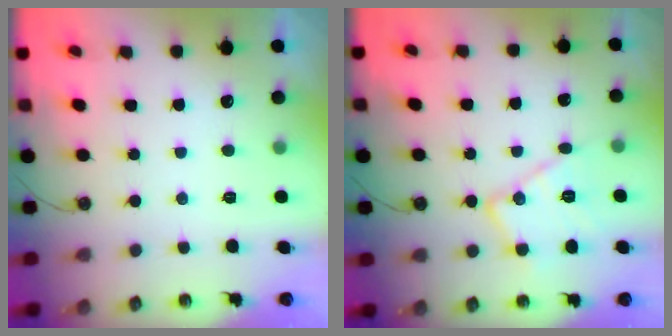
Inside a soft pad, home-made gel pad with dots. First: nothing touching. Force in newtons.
{"total": 14.1, "press": 14.1, "slide": 0.7}